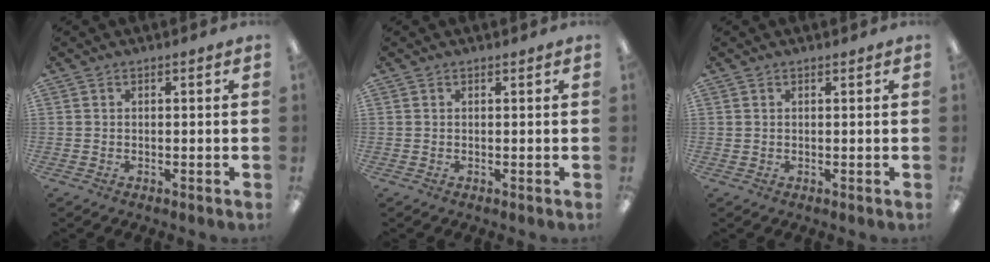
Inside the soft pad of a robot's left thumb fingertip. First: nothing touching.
{"total": 0.0}
{"total": 0.6, "force": [0.5, 0.2, 0.0], "torque": [0.000, 0.001, 0.009]}